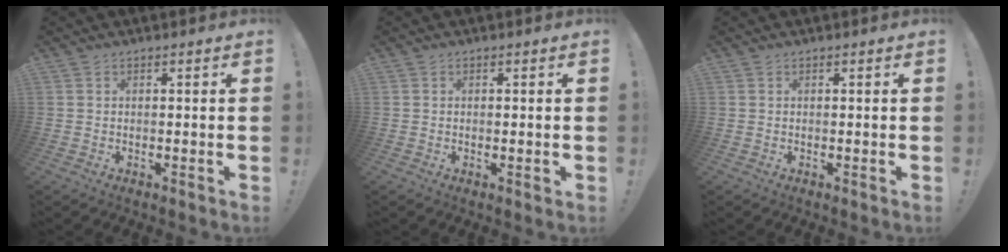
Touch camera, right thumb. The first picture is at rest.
{"total": 0.8, "force": [0.0, 0.2, 0.8], "torque": [-0.013, 0.000, -0.001]}
{"total": 0.0}